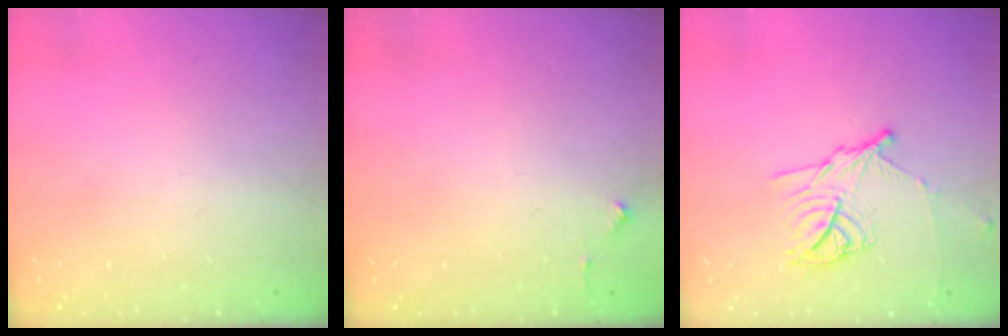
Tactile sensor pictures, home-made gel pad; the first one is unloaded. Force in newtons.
{"total": 2.7, "press": 2.6, "slide": 0.4}
{"total": 12.7, "press": 12.7, "slide": 0.7}